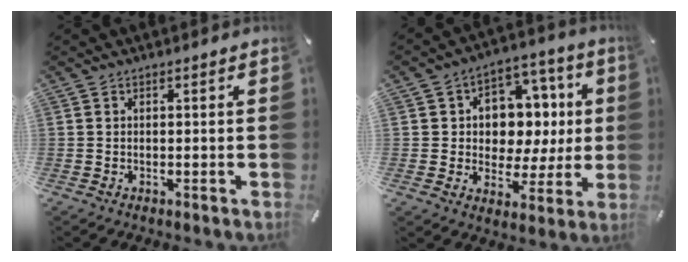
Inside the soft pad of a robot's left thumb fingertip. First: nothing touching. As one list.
[{"total": 10.9, "force": [1.3, 9.8, 4.6], "torque": [-0.053, -0.019, 0.033]}]